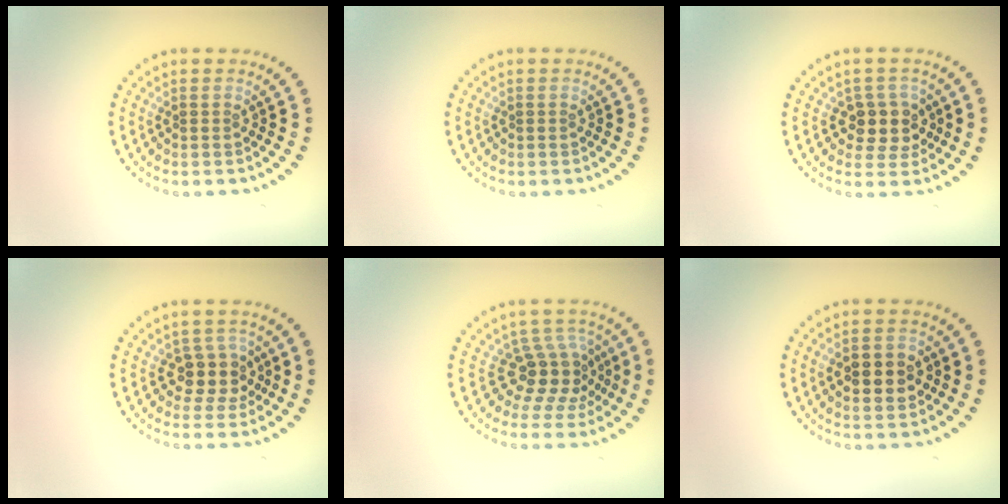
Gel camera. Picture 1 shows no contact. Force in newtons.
{"total": 0.0}
{"total": 2.9, "press": 2.5, "slide": 1.4}
{"total": 2.8, "press": 2.4, "slide": 1.5}
{"total": 3.9, "press": 2.7, "slide": 2.7}
{"total": 4.2, "press": 4.2, "slide": 0.2}